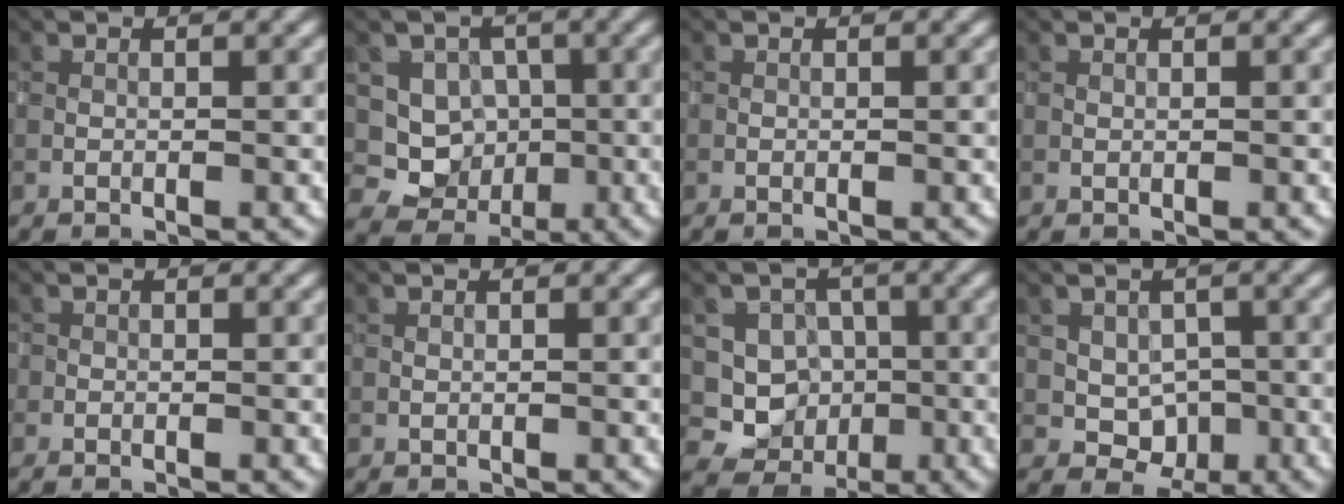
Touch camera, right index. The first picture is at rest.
{"total": 5.6, "force": [0.0, 5.4, 1.6], "torque": [-0.001, 0.007, -0.018]}
{"total": 0.0}
{"total": 0.0}
{"total": 0.6, "force": [-0.3, 0.5, 0.1], "torque": [0.003, -0.002, -0.005]}
{"total": 0.0}
{"total": 6.0, "force": [-0.4, 5.8, 1.8], "torque": [0.000, 0.008, -0.029]}
{"total": 2.9, "force": [0.2, 2.5, 1.4], "torque": [-0.012, -0.003, 0.006]}